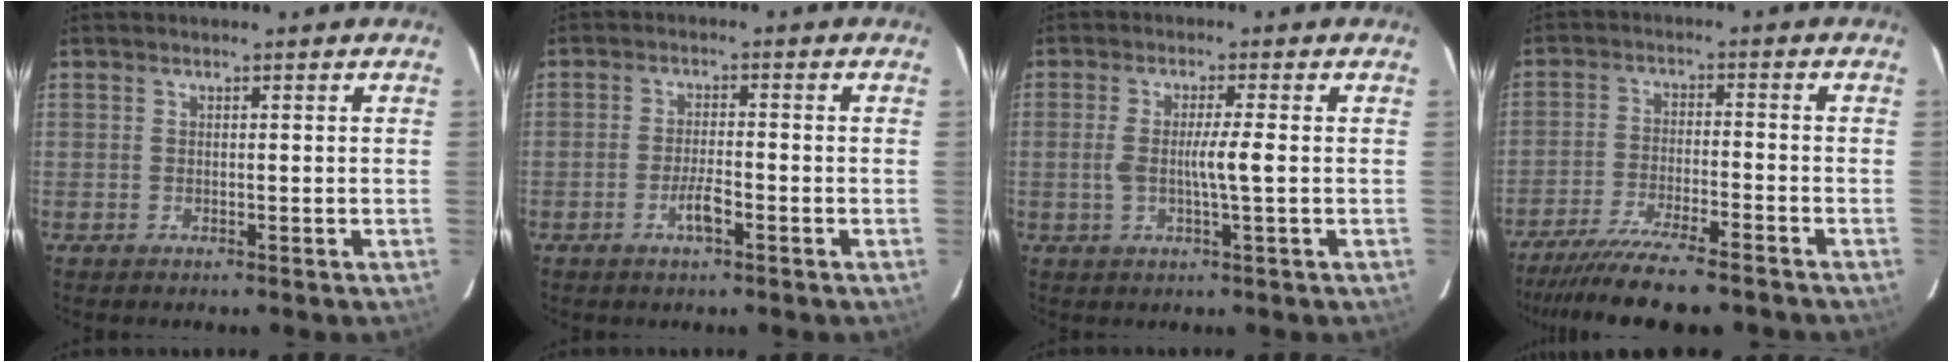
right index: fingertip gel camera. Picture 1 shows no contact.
{"total": 3.3, "force": [-1.6, 0.6, 2.8], "torque": [-0.055, 0.000, -0.030]}
{"total": 4.3, "force": [-0.3, -0.3, 4.3], "torque": [-0.080, -0.004, -0.005]}
{"total": 13.2, "force": [-11.3, 0.8, 6.7], "torque": [-0.106, -0.029, -0.180]}